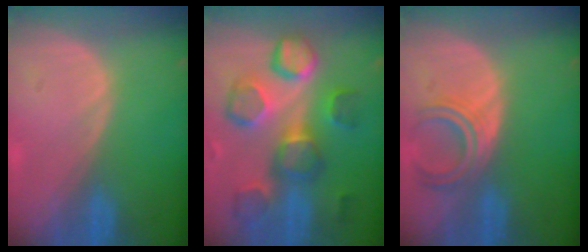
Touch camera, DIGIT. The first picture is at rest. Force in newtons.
{"total": 10.6, "press": 10.3, "slide": 2.2}
{"total": 4.7, "press": 4.7, "slide": 0.4}